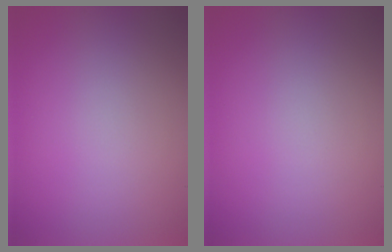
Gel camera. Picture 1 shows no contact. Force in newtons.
{"total": 0.0}